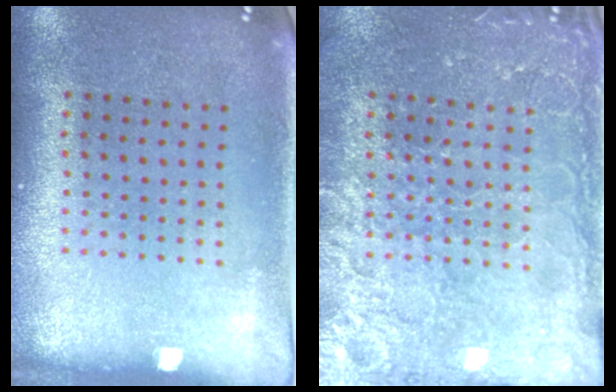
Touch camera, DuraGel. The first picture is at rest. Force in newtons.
{"total": 3.9, "press": 3.8, "slide": 1.0}